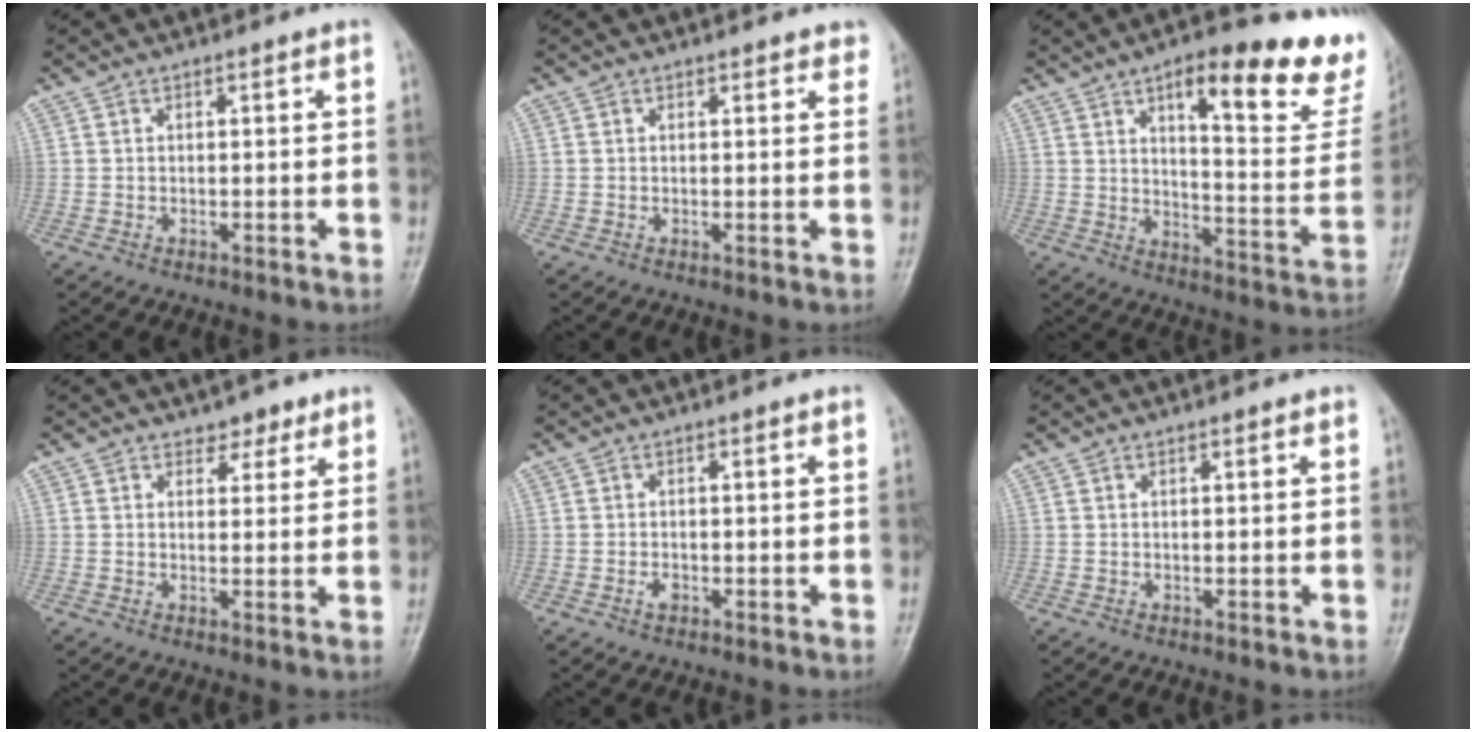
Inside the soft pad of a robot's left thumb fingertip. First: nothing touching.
{"total": 2.4, "force": [2.0, 0.9, 0.9], "torque": [0.009, -0.003, 0.014]}
{"total": 21.8, "force": [14.1, 6.4, 15.4], "torque": [-0.155, -0.070, 0.187]}
{"total": 3.1, "force": [2.3, 1.8, 0.8], "torque": [0.012, -0.013, 0.031]}
{"total": 1.1, "force": [-0.4, 0.6, 0.7], "torque": [-0.011, 0.002, -0.006]}
{"total": 0.7, "force": [0.5, 0.1, 0.4], "torque": [-0.005, -0.001, 0.006]}